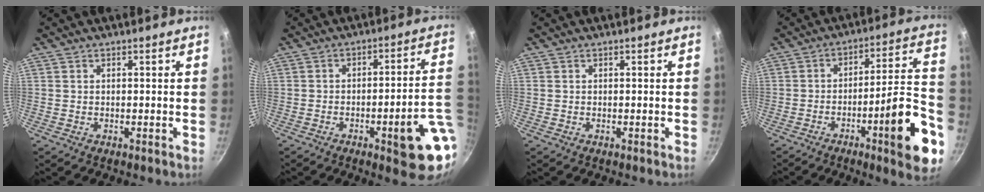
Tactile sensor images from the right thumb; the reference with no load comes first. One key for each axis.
{"total": 14.0, "fx": -4.3, "fy": 2.9, "fz": 13.0, "tx": -0.138, "ty": 0.030, "tz": -0.053}
{"total": 0.0}
{"total": 18.5, "fx": -7.8, "fy": 3.6, "fz": 16.3, "tx": -0.203, "ty": 0.044, "tz": -0.115}